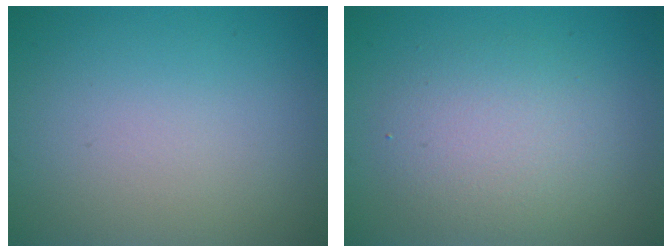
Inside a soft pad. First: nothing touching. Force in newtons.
{"total": 4.0, "press": 4.0, "slide": 0.3}